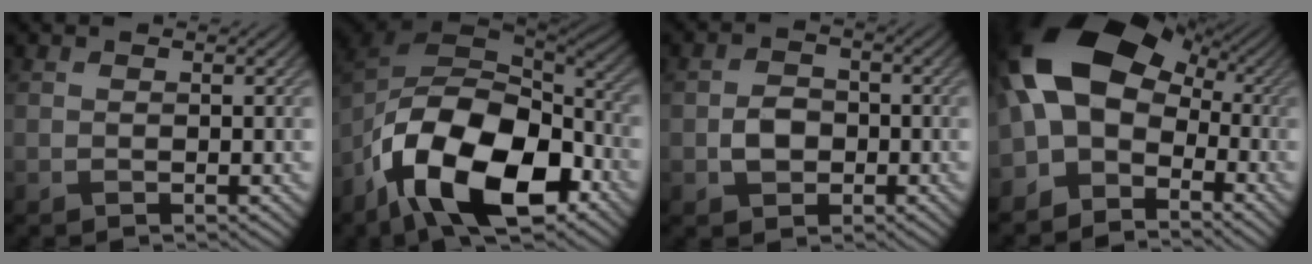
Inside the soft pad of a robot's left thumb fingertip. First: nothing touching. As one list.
[{"total": 18.9, "force": [-9.0, 10.4, 12.9], "torque": [-0.261, -0.037, -0.166]}, {"total": 3.1, "force": [-1.0, 2.4, 1.7], "torque": [-0.032, -0.001, -0.023]}, {"total": 13.5, "force": [-1.2, 9.3, 9.6], "torque": [-0.188, -0.010, -0.035]}]